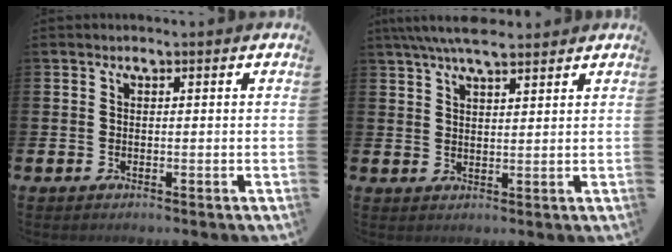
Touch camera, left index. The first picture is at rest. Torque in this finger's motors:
{"motor_torque": [1.08, -1.06, 0.17, 0.21]}